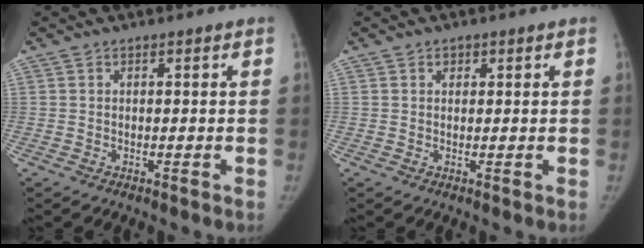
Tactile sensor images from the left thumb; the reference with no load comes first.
{"total": 1.1, "force": [0.6, 0.8, 0.3], "torque": [0.003, -0.002, 0.008]}